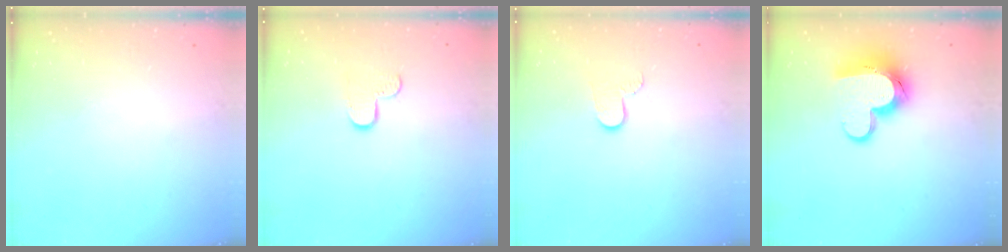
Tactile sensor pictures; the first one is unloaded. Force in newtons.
{"total": 4.7, "press": 4.6, "slide": 0.4}
{"total": 7.0, "press": 7.0, "slide": 0.5}
{"total": 13.1, "press": 13.0, "slide": 1.3}